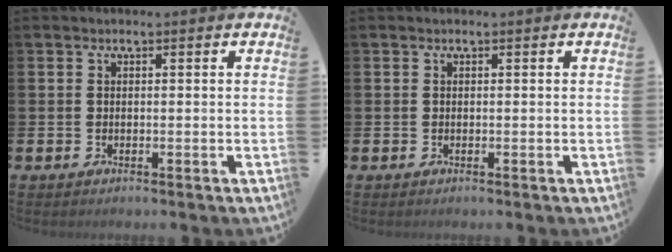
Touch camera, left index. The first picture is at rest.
{"total": 0.0}